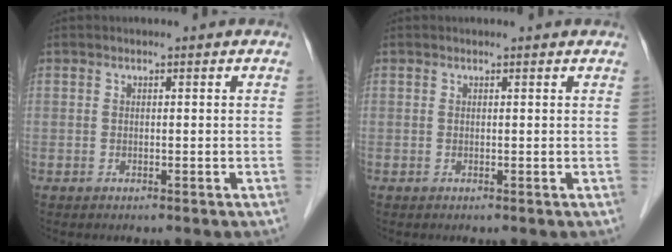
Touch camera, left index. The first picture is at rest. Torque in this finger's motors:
{"motor_torque": [0.25, -0.15, -0.01, -0.01]}